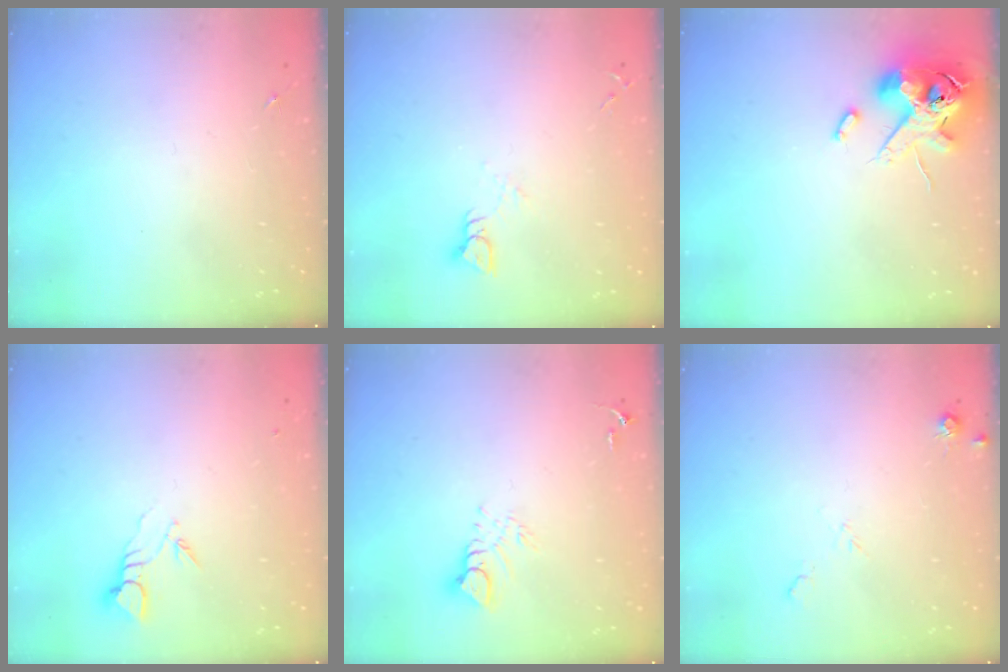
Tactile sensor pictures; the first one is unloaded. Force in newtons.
{"total": 3.6, "press": 3.6, "slide": 0.4}
{"total": 14.2, "press": 14.0, "slide": 2.3}
{"total": 3.8, "press": 3.8, "slide": 0.3}
{"total": 6.3, "press": 6.3, "slide": 0.7}
{"total": 7.2, "press": 7.2, "slide": 0.6}